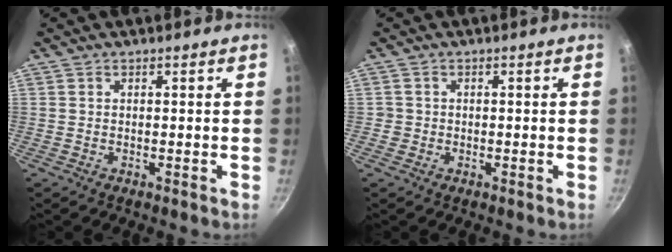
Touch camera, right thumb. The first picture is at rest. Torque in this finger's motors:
{"motor_torque": [-0.08, 0.20, 0.09, 0.18, 0.00]}